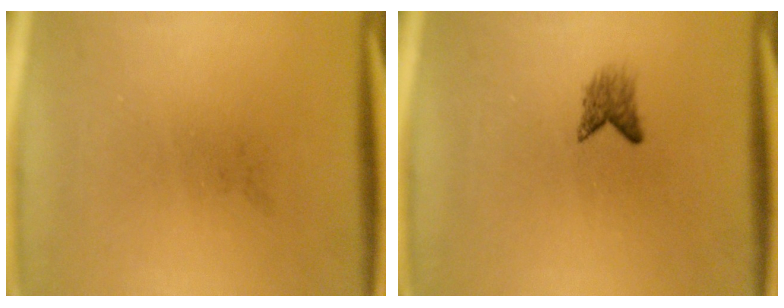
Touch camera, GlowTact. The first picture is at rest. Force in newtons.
{"total": 1.9}